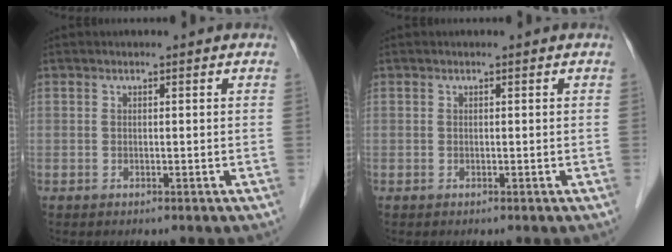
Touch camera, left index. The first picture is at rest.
{"total": 0.0}